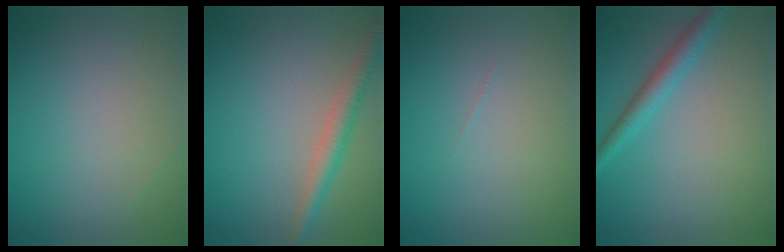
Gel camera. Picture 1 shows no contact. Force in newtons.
{"total": 2.9, "press": 2.9, "slide": 0.2}
{"total": 0.0}
{"total": 2.5, "press": 2.5, "slide": 0.0}